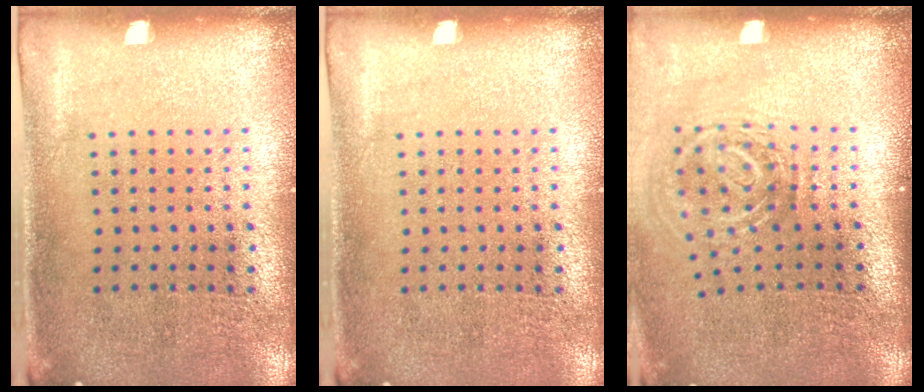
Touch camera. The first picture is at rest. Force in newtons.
{"total": 0.0}
{"total": 1.9, "press": 1.2, "slide": 1.4}